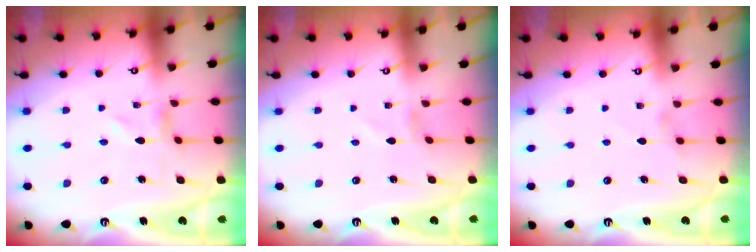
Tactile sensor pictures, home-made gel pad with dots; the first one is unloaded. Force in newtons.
{"total": 1.4, "press": 1.4, "slide": 0.2}
{"total": 1.4, "press": 1.4, "slide": 0.3}